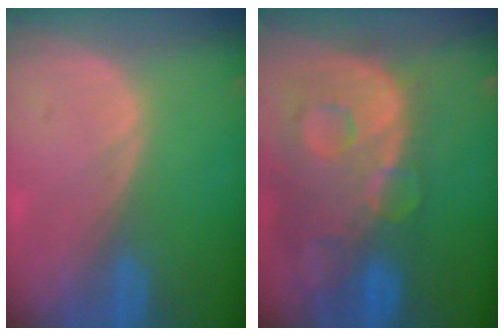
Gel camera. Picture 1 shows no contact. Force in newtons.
{"total": 13.7, "press": 11.2, "slide": 8.0}